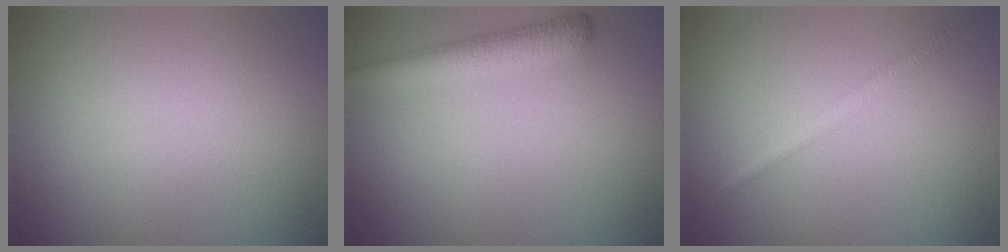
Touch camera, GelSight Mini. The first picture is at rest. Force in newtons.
{"total": 2.9, "press": 2.9, "slide": 0.2}
{"total": 1.5, "press": 1.5, "slide": 0.1}